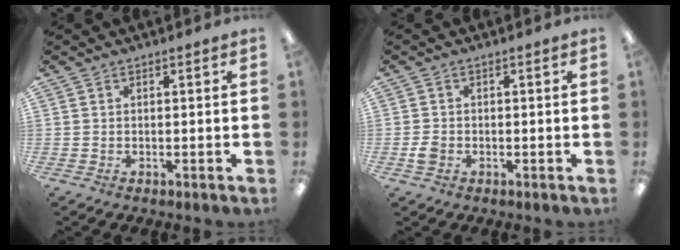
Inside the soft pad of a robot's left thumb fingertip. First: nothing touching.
{"total": 2.3, "force": [-0.6, 1.8, 1.3], "torque": [-0.030, 0.001, -0.013]}